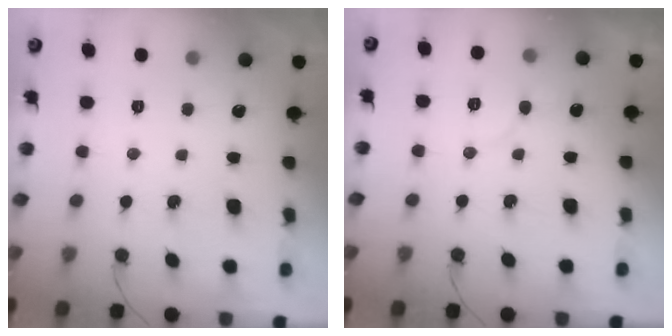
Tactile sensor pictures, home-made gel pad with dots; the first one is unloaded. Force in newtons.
{"total": 5.4, "press": 5.3, "slide": 0.5}